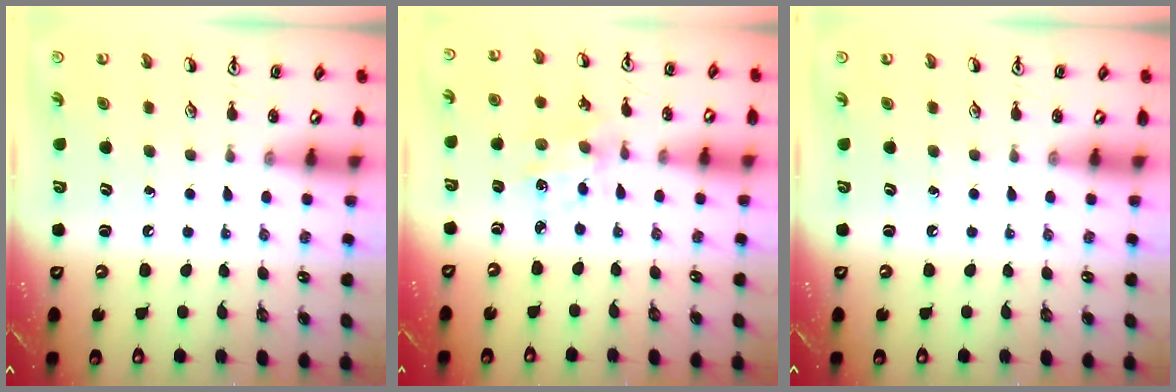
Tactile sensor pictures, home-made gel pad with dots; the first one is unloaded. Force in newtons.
{"total": 1.3, "press": 1.3, "slide": 0.1}
{"total": 0.0}